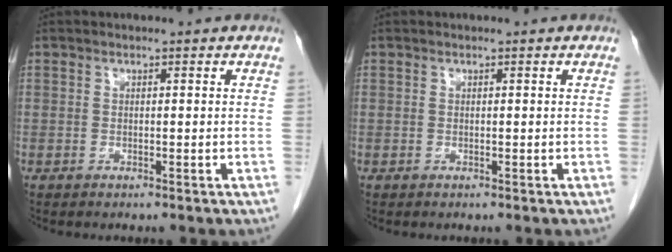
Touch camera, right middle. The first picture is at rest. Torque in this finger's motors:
{"motor_torque": [0.00, 0.00, 0.00, 0.00]}